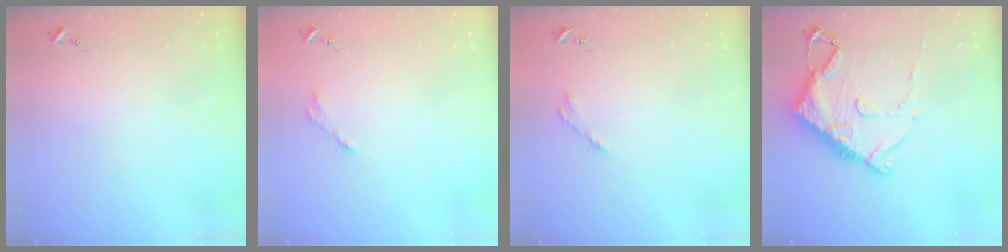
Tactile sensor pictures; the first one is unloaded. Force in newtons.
{"total": 2.8, "press": 2.8, "slide": 0.4}
{"total": 2.8, "press": 2.8, "slide": 0.4}
{"total": 14.3, "press": 14.2, "slide": 1.3}